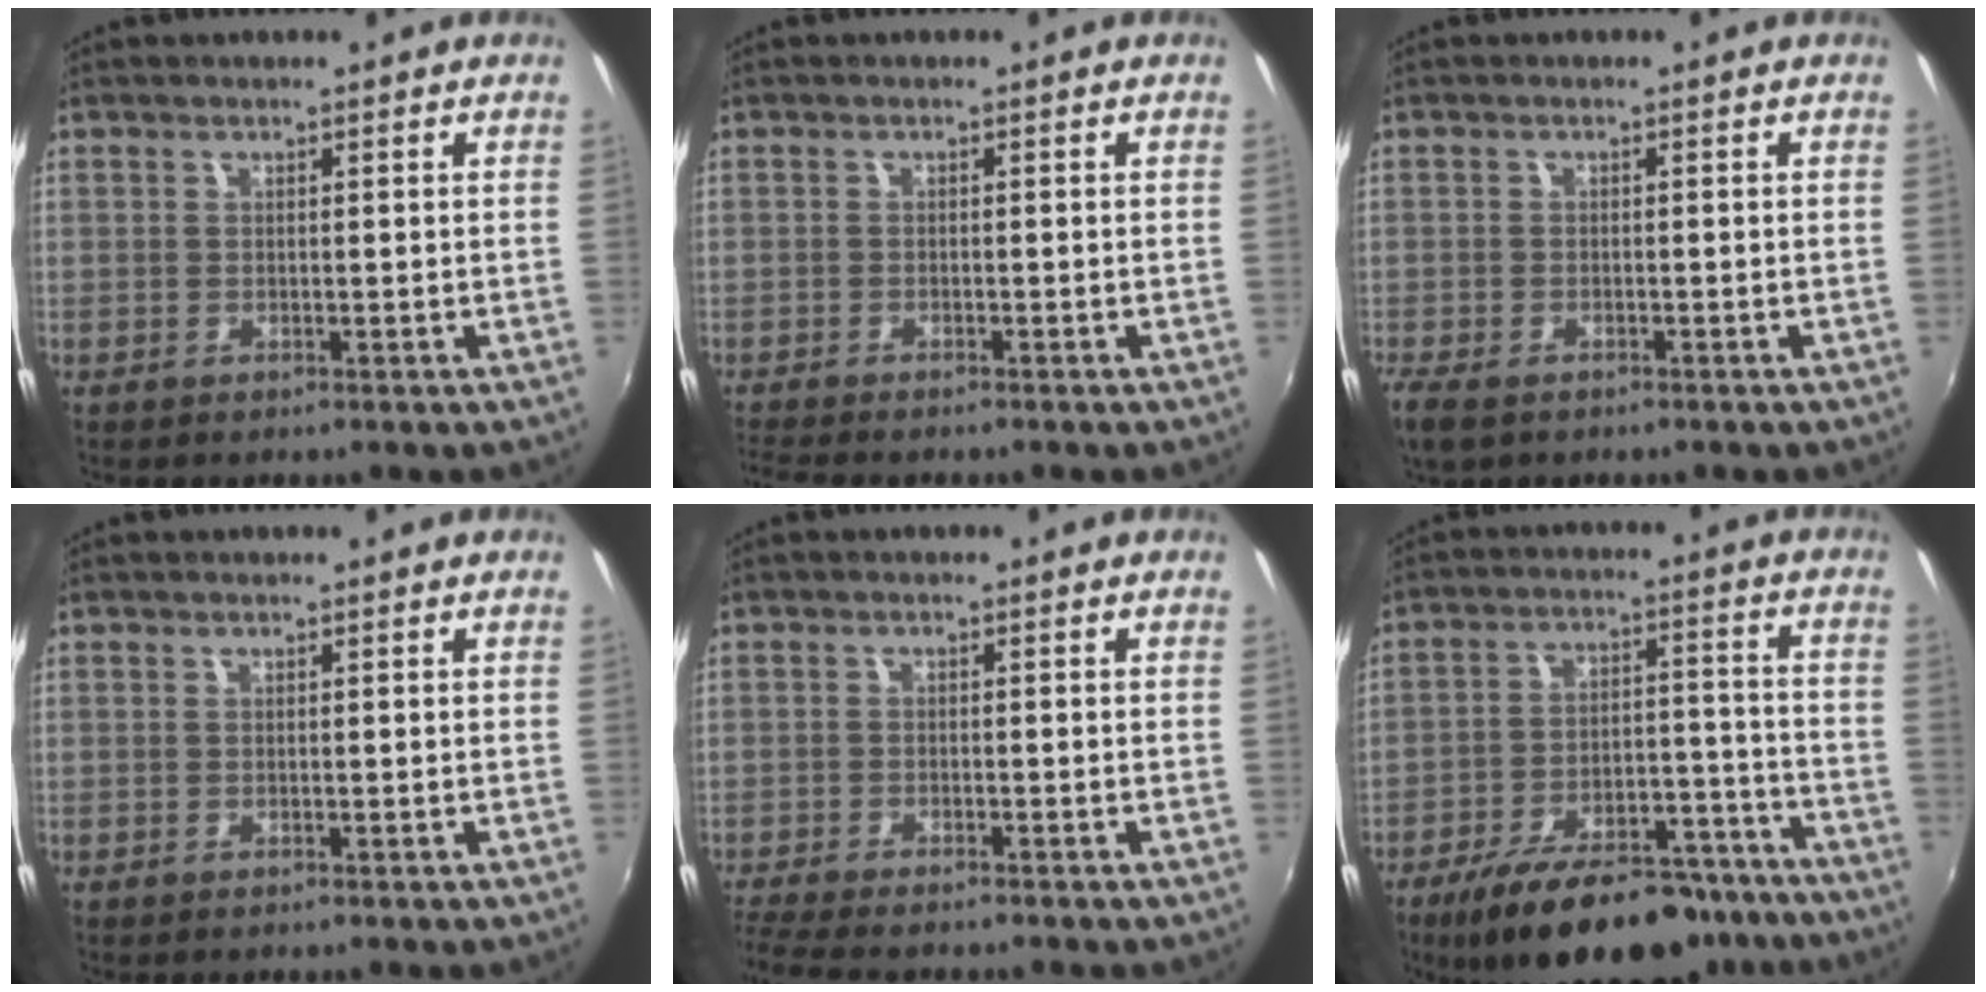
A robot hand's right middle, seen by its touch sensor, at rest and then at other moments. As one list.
[{"total": 4.9, "force": [-4.3, 0.6, 2.3], "torque": [-0.058, -0.023, -0.076]}, {"total": 4.5, "force": [-3.2, 2.0, 2.4], "torque": [-0.062, -0.018, -0.062]}, {"total": 0.0}, {"total": 7.9, "force": [-6.8, 1.2, 3.8], "torque": [-0.099, -0.032, -0.120]}, {"total": 22.9, "force": [-18.1, 8.6, 11.0], "torque": [-0.194, 0.002, -0.247]}]